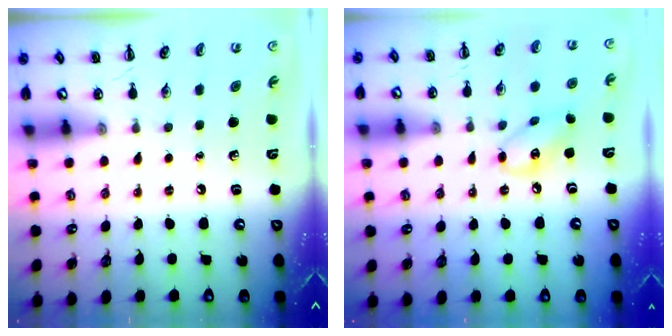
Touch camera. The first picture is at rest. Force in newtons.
{"total": 7.4, "press": 7.3, "slide": 1.2}